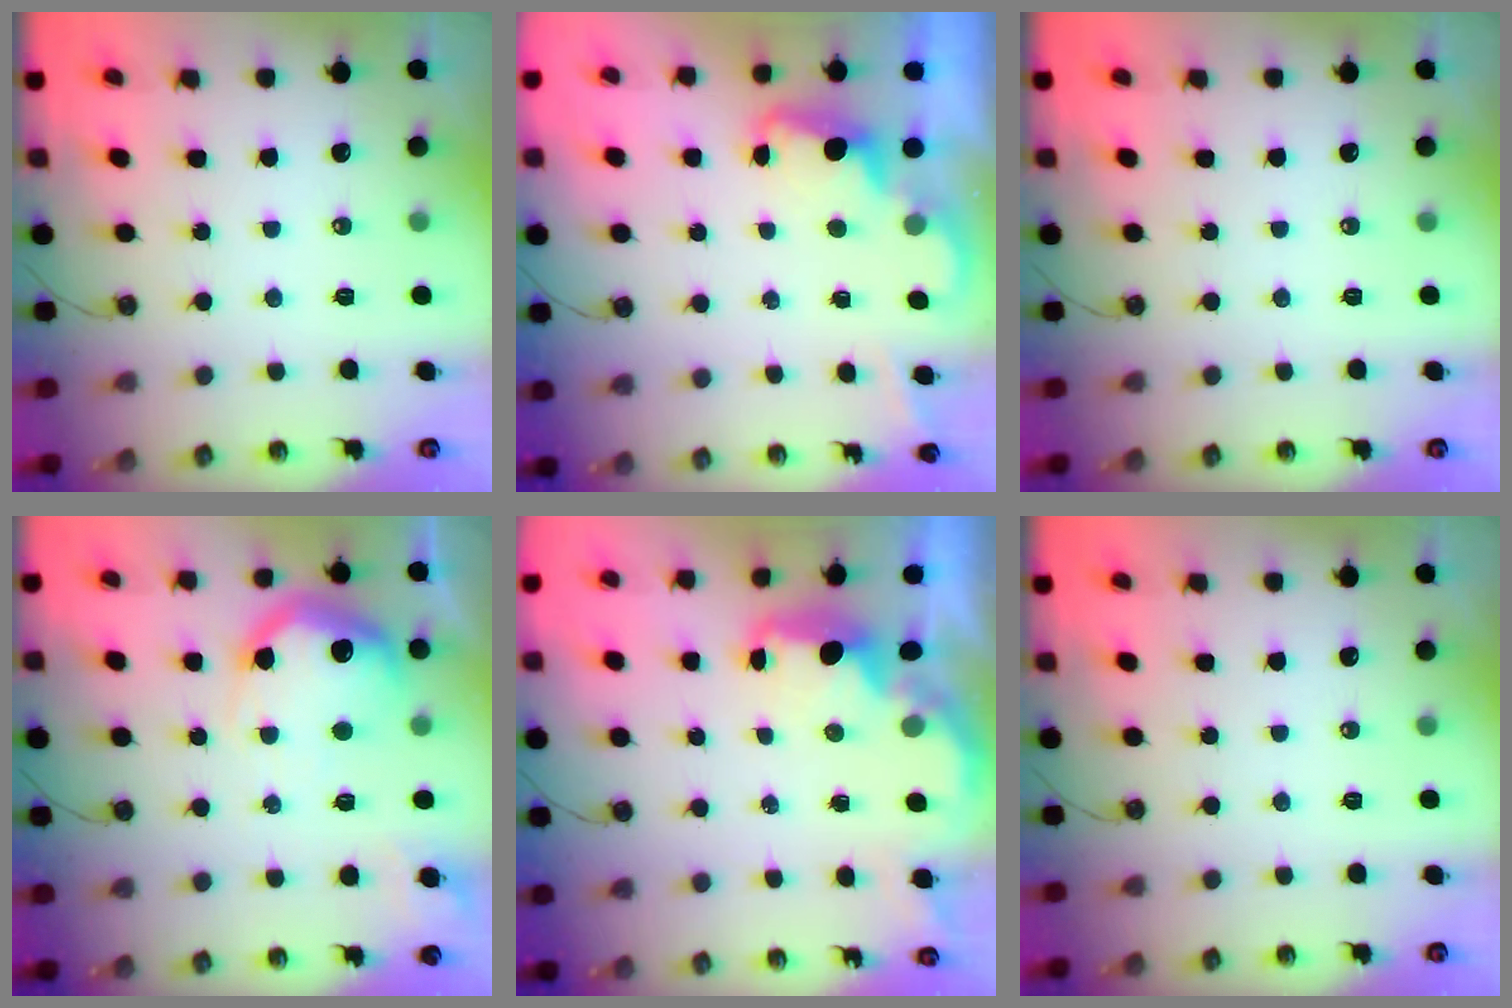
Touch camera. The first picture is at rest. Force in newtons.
{"total": 2.5, "press": 2.4, "slide": 0.5}
{"total": 0.0}
{"total": 20.6, "press": 20.6, "slide": 1.4}
{"total": 2.8, "press": 2.8, "slide": 0.5}
{"total": 0.0}